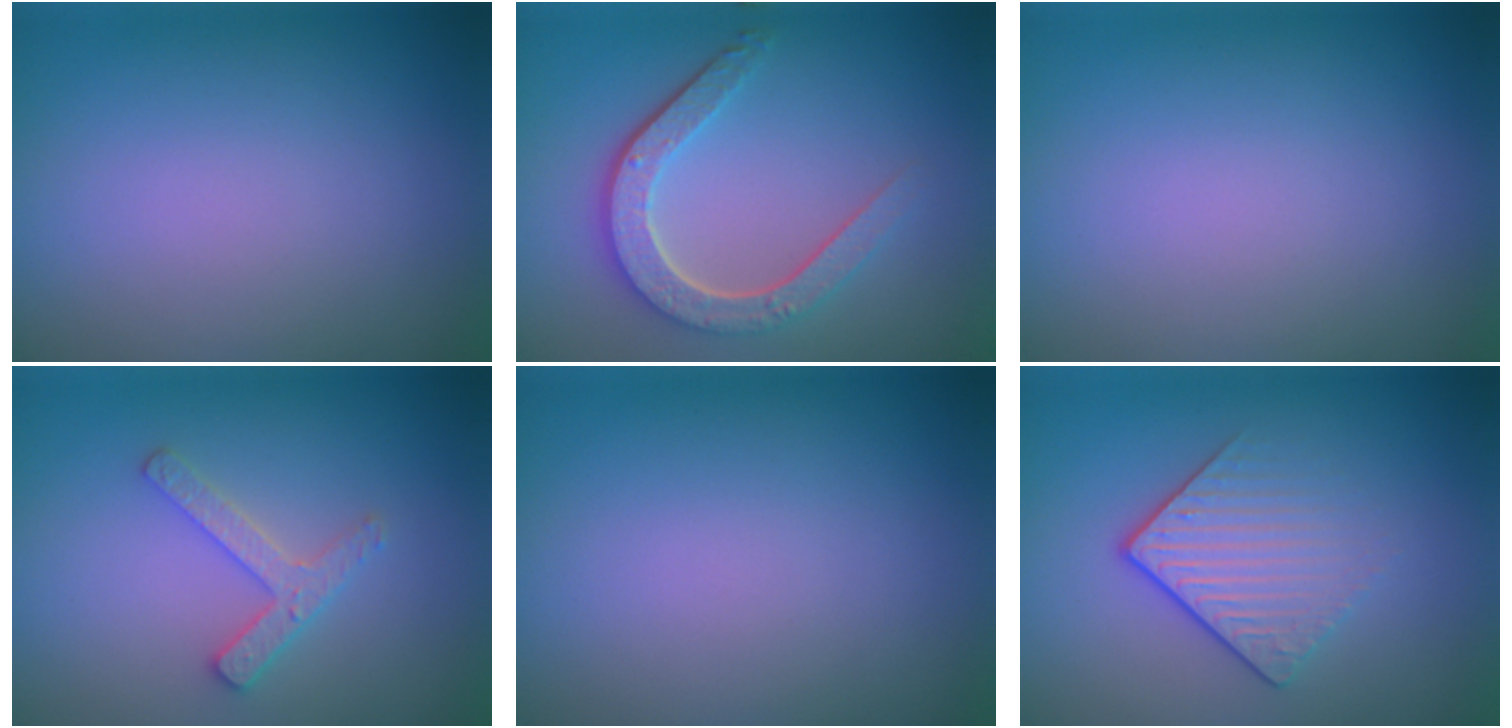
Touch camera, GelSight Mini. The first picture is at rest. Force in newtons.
{"total": 4.7, "press": 3.7, "slide": 2.9}
{"total": 0.0}
{"total": 2.4, "press": 2.4, "slide": 0.4}
{"total": 0.0}
{"total": 4.2, "press": 2.6, "slide": 3.3}